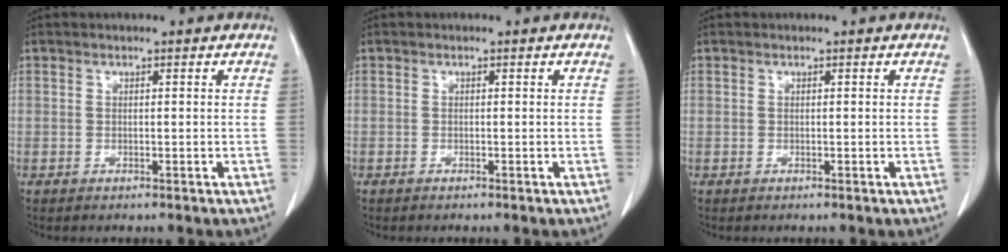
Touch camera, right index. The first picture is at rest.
{"total": 0.0}
{"total": 0.0}